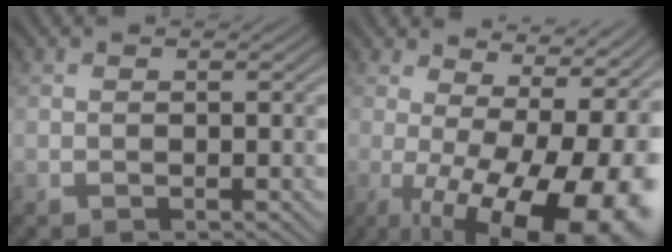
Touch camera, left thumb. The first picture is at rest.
{"total": 17.4, "force": [-2.1, 6.9, 15.9], "torque": [-0.179, -0.005, -0.023]}